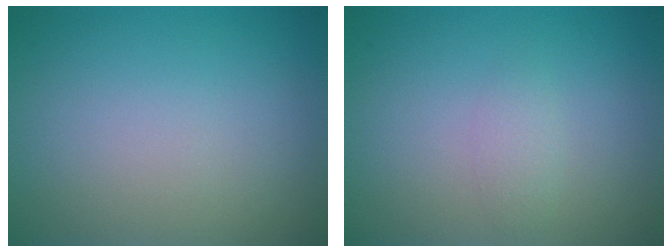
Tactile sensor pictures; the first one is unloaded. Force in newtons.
{"total": 1.1, "press": 1.1, "slide": 0.0}